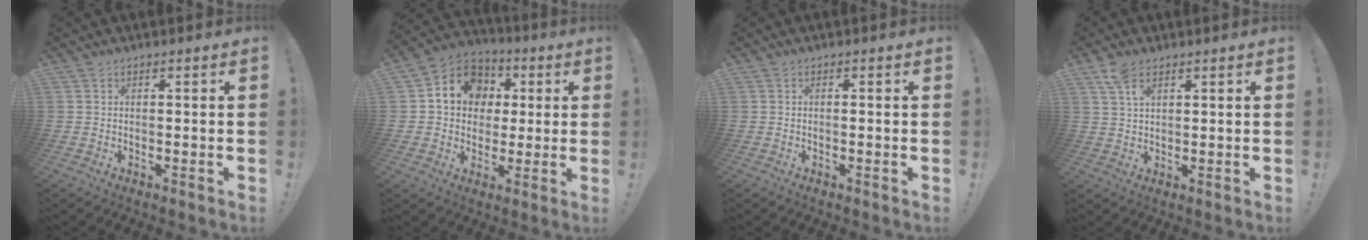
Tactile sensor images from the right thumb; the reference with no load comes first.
{"total": 13.0, "force": [3.0, 11.3, 5.7], "torque": [-0.085, 0.001, 0.064]}
{"total": 0.0}
{"total": 5.1, "force": [3.2, 2.1, 3.4], "torque": [-0.058, -0.012, 0.058]}